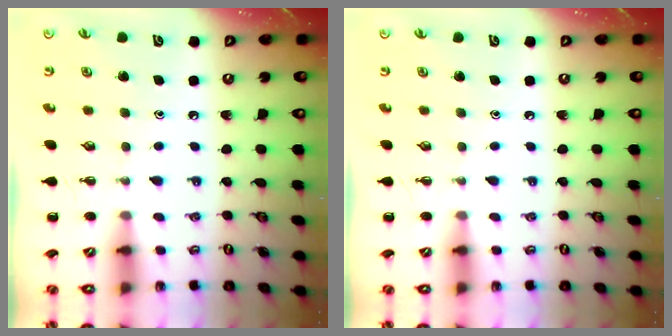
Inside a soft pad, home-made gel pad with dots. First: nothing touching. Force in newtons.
{"total": 0.0}